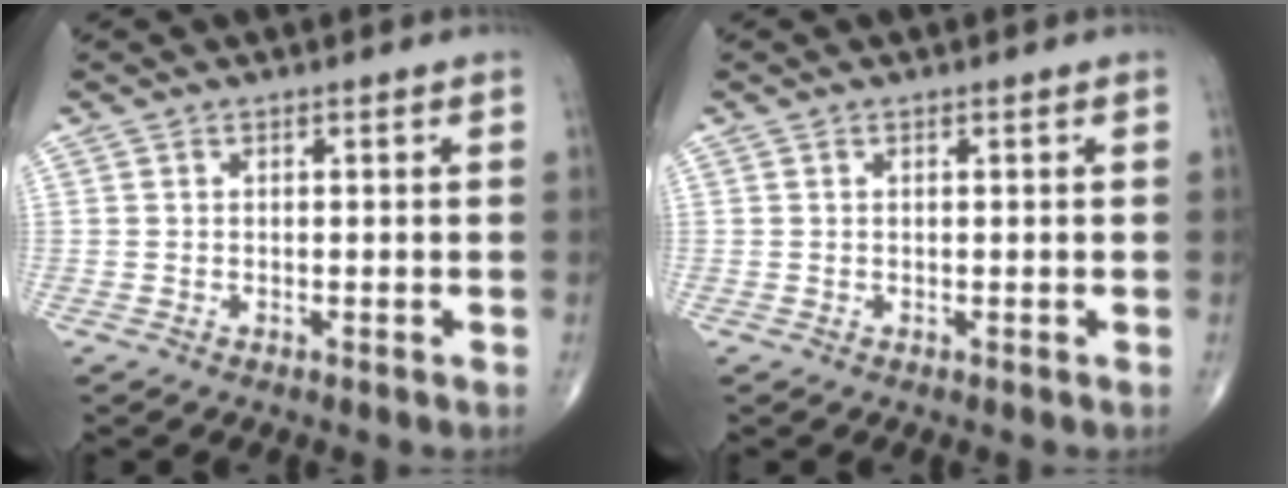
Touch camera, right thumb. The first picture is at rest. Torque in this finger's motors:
{"motor_torque": [-0.08, -0.17, 0.02, 0.06, 0.02]}